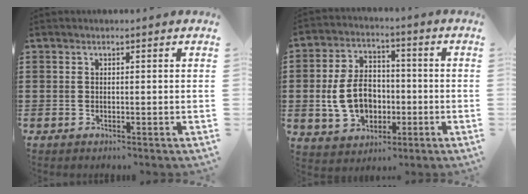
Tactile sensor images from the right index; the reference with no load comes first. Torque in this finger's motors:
{"motor_torque": [2.14, 0.00, 0.44, 0.21]}